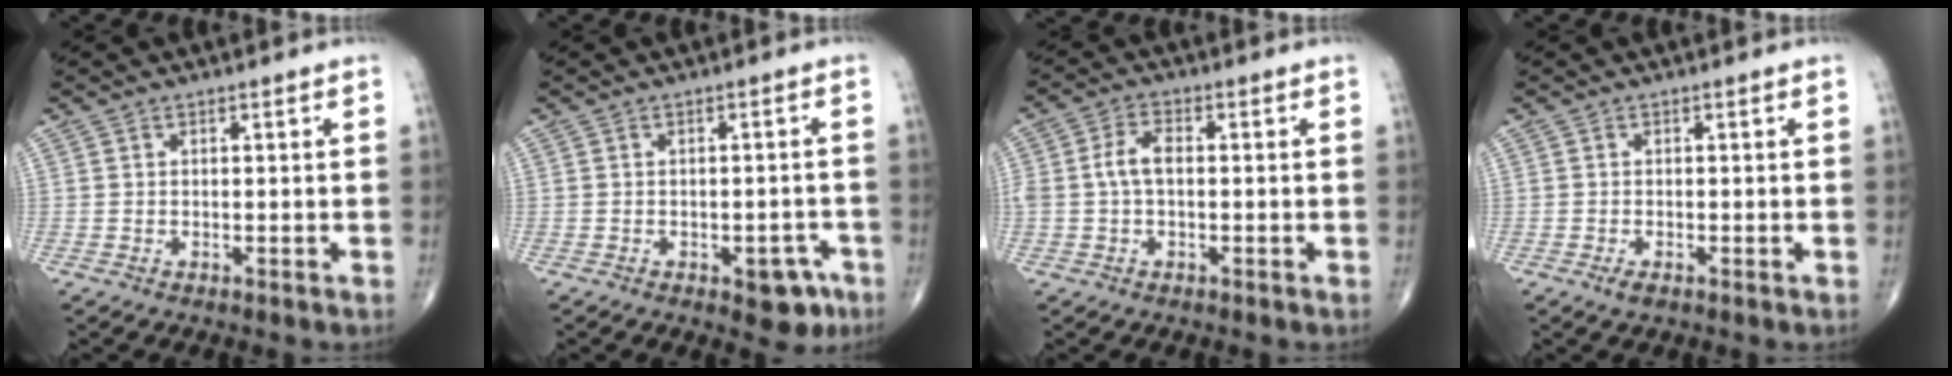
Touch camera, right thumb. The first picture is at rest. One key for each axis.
{"total": 5.4, "fx": -2.7, "fy": 2.9, "fz": 3.6, "tx": -0.019, "ty": 0.018, "tz": -0.027}
{"total": 4.7, "fx": 0.0, "fy": 2.7, "fz": 3.9, "tx": -0.086, "ty": 0.017, "tz": -0.002}
{"total": 1.4, "fx": -0.8, "fy": 0.6, "fz": 1.1, "tx": -0.026, "ty": -0.004, "tz": -0.017}